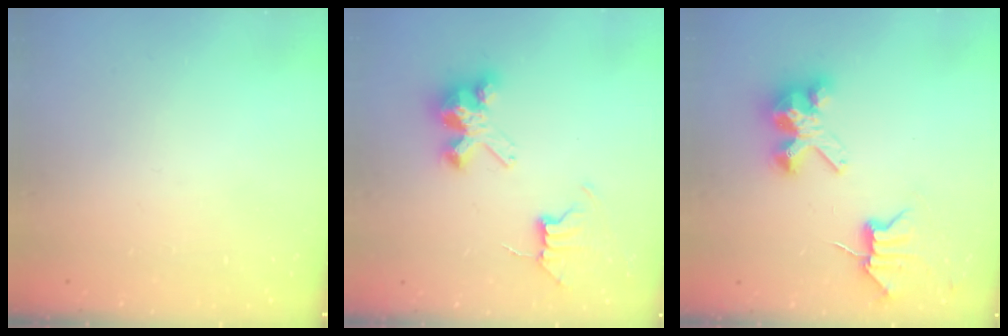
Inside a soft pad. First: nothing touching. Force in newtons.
{"total": 7.9, "press": 7.8, "slide": 0.6}
{"total": 7.7, "press": 7.7, "slide": 0.7}